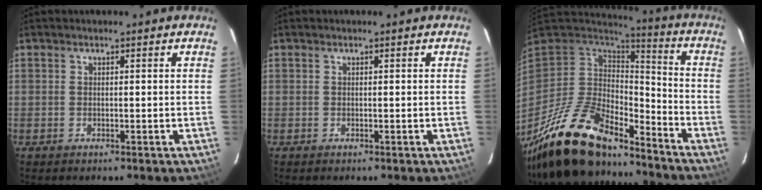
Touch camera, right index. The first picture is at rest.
{"total": 0.0}
{"total": 23.1, "force": [-17.8, 7.8, 12.6], "torque": [-0.250, -0.032, -0.304]}